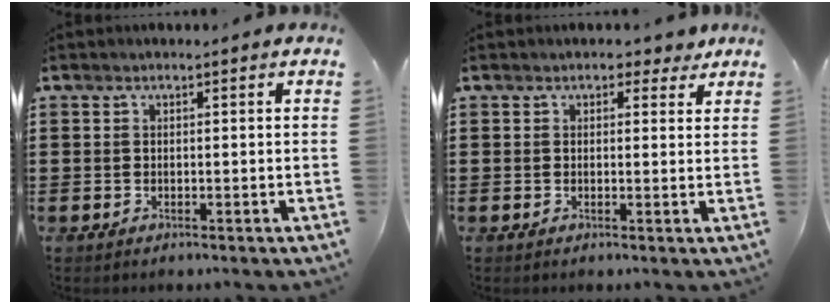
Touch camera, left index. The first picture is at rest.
{"total": 2.5, "force": [1.8, 1.4, 1.0], "torque": [-0.010, 0.002, 0.028]}